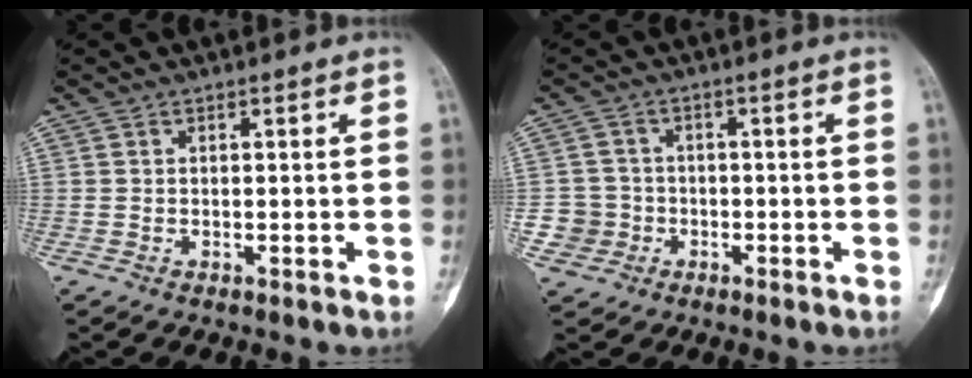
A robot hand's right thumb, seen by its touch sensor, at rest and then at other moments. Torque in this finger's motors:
{"motor_torque": [0.12, -0.66, -0.05, -0.19, -0.01]}